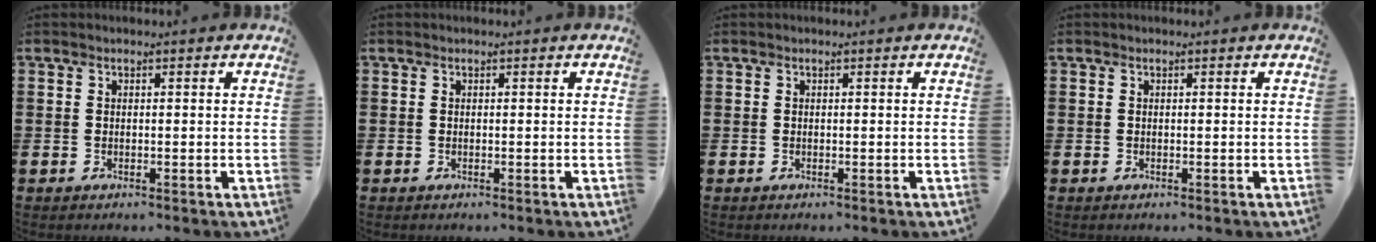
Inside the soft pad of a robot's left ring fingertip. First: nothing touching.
{"total": 0.0}
{"total": 0.0}
{"total": 0.0}